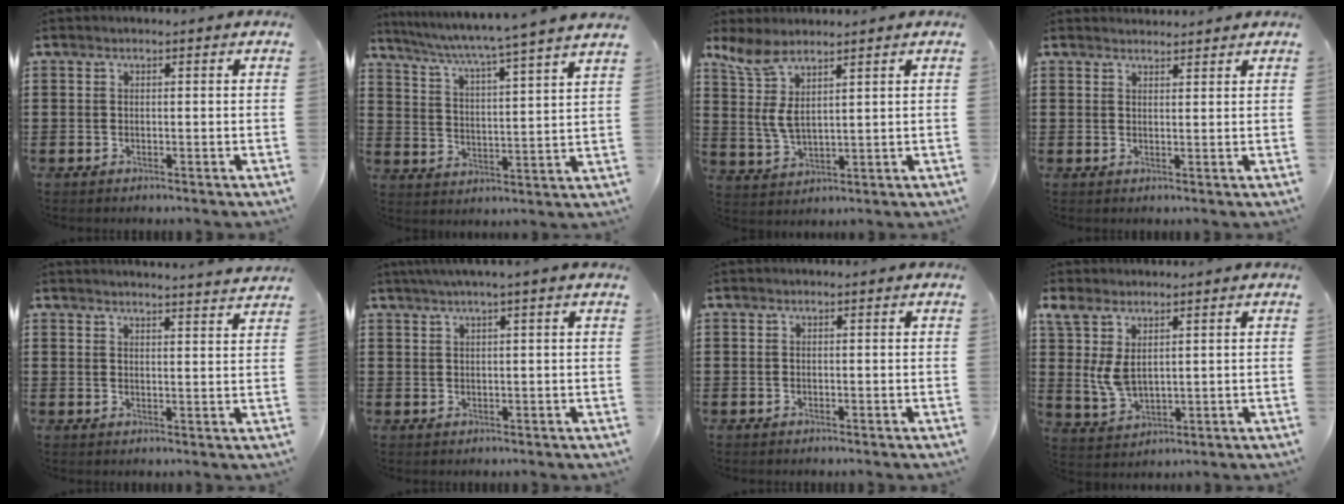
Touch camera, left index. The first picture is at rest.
{"total": 4.4, "force": [3.7, -1.5, 1.9], "torque": [-0.057, -0.042, 0.051]}
{"total": 6.4, "force": [3.4, 2.6, 4.9], "torque": [-0.129, -0.013, 0.054]}
{"total": 1.6, "force": [1.5, 0.3, -0.1], "torque": [-0.003, 0.001, 0.031]}
{"total": 2.9, "force": [2.8, -0.6, 0.0], "torque": [-0.009, -0.016, 0.052]}
{"total": 1.9, "force": [1.2, -0.5, 1.4], "torque": [-0.027, -0.001, 0.022]}
{"total": 0.0}
{"total": 6.0, "force": [2.3, 3.2, 4.5], "torque": [-0.117, 0.000, 0.037]}